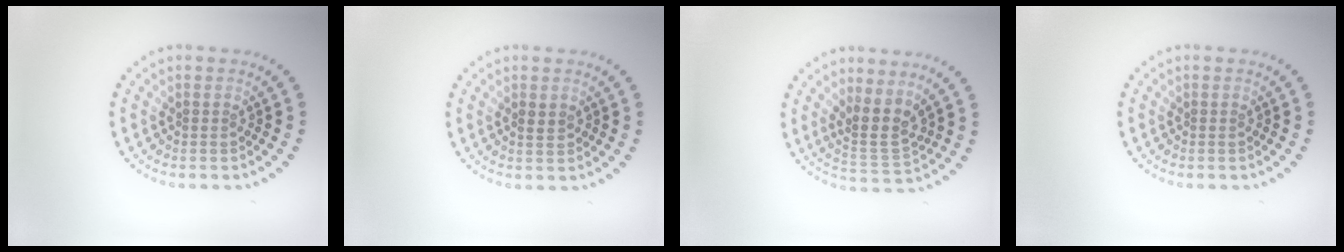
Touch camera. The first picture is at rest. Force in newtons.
{"total": 0.7, "press": 0.6, "slide": 0.4}
{"total": 3.4, "press": 2.5, "slide": 2.3}
{"total": 0.0}